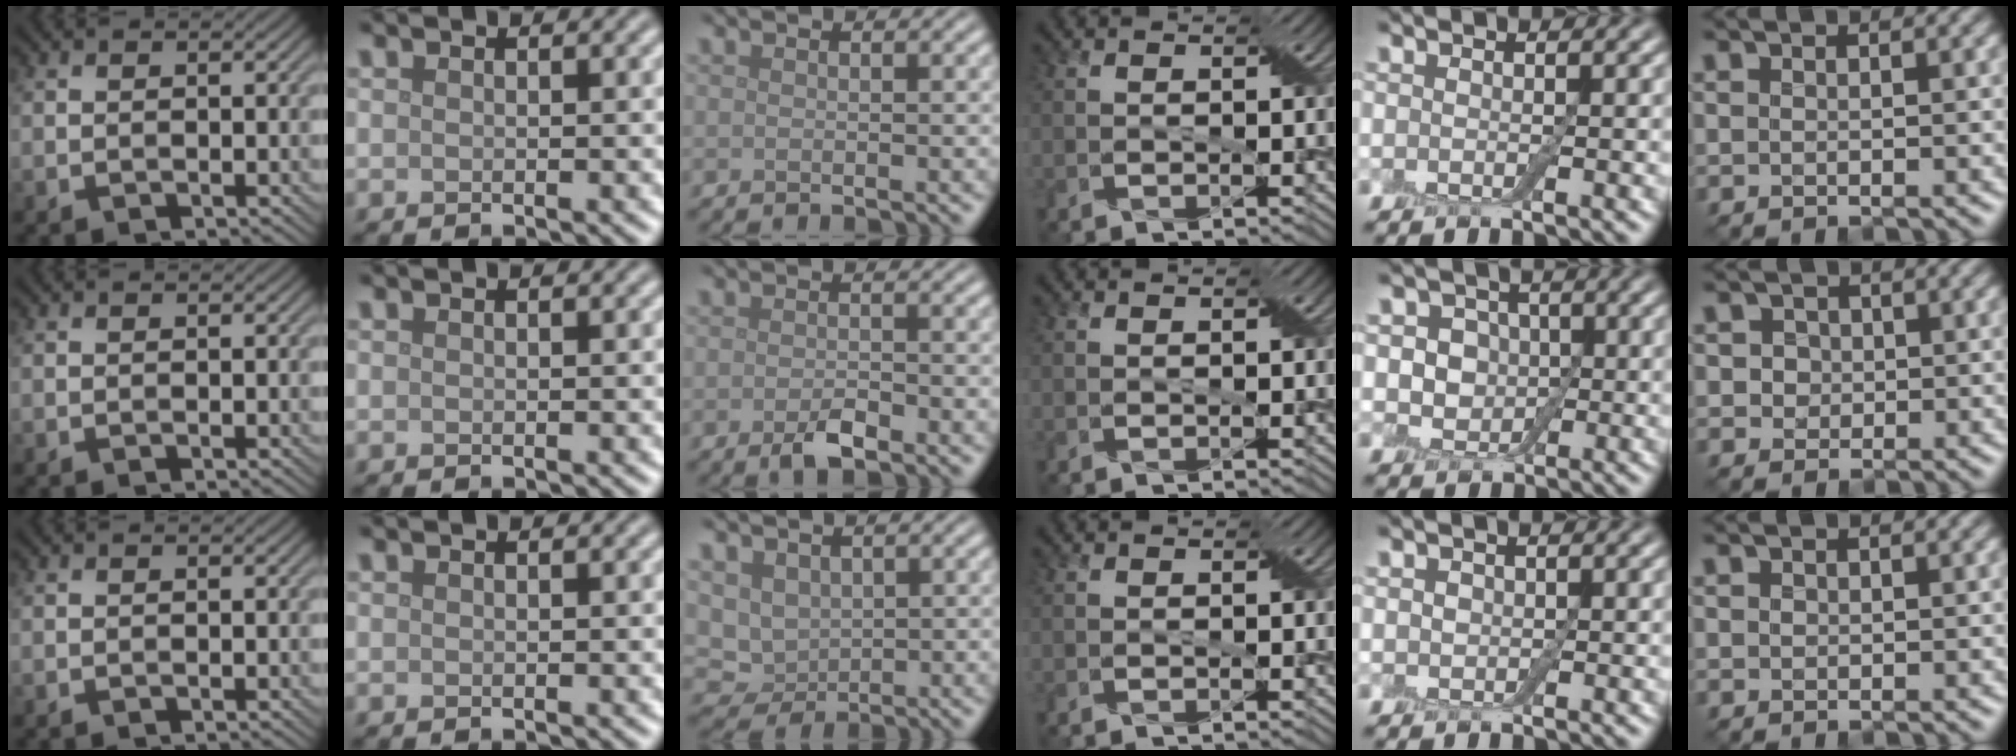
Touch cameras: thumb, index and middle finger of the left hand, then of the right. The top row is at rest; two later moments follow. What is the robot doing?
{"motion": "extract", "object": "drawer"}